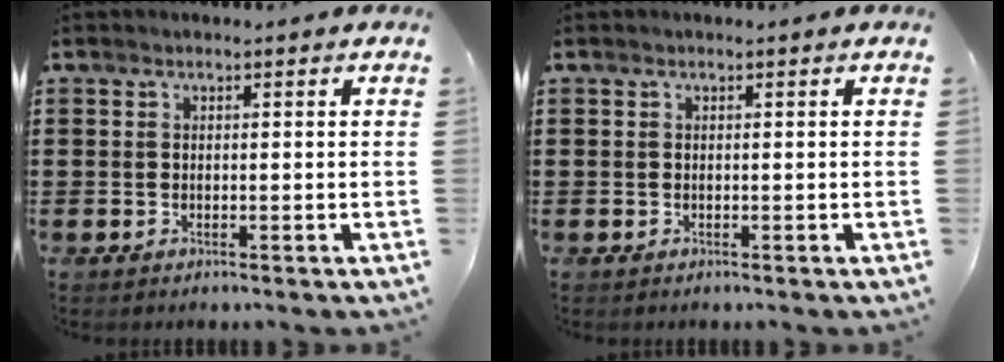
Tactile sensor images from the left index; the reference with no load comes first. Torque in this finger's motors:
{"motor_torque": [0.00, 0.00, 0.00, 0.00]}